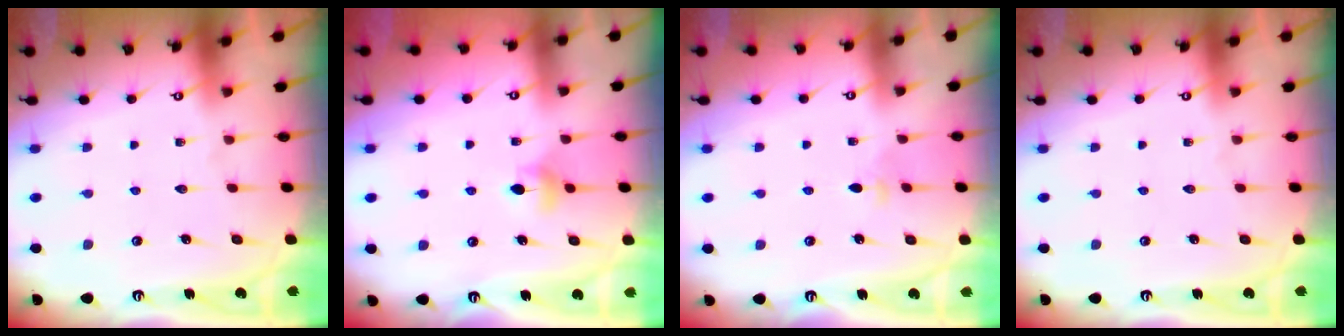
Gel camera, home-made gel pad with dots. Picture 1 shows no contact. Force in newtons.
{"total": 4.8, "press": 4.8, "slide": 0.7}
{"total": 3.0, "press": 3.0, "slide": 0.7}
{"total": 0.0}